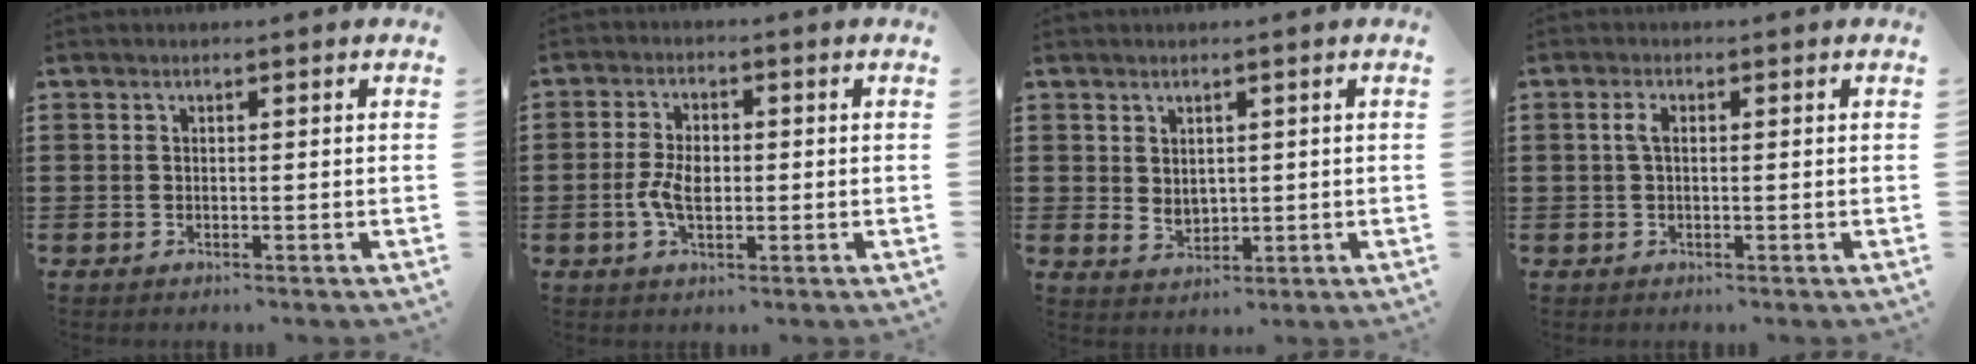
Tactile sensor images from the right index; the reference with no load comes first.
{"total": 4.5, "force": [-0.6, 2.7, 3.6], "torque": [-0.081, 0.005, -0.015]}
{"total": 2.5, "force": [1.5, 1.8, 0.5], "torque": [-0.009, 0.004, 0.027]}
{"total": 1.9, "force": [0.2, 0.9, 1.7], "torque": [-0.042, 0.004, -0.002]}